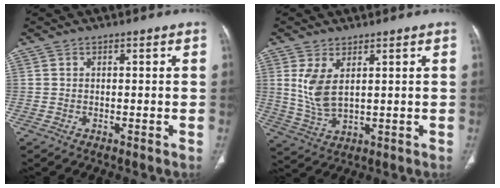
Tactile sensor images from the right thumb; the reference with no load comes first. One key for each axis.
{"total": 7.2, "fx": 2.3, "fy": 3.4, "fz": 5.9, "tx": -0.127, "ty": -0.016, "tz": 0.062}